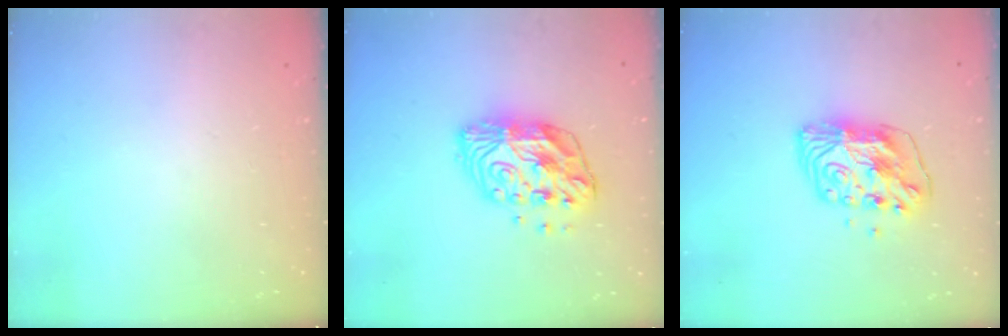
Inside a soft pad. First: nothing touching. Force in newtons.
{"total": 12.5, "press": 12.5, "slide": 0.9}
{"total": 10.2, "press": 10.2, "slide": 0.9}